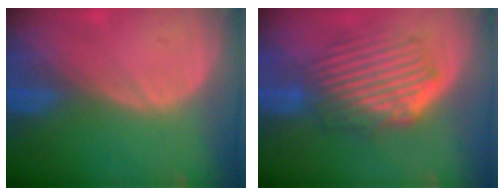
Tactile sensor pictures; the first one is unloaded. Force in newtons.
{"total": 9.6, "press": 8.5, "slide": 4.5}